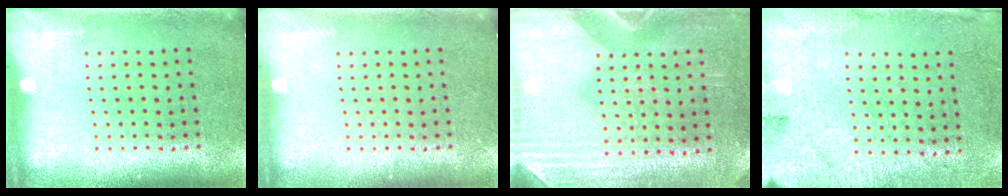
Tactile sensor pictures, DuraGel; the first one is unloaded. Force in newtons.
{"total": 0.0}
{"total": 2.9, "press": 2.5, "slide": 1.4}
{"total": 2.6, "press": 2.2, "slide": 1.4}